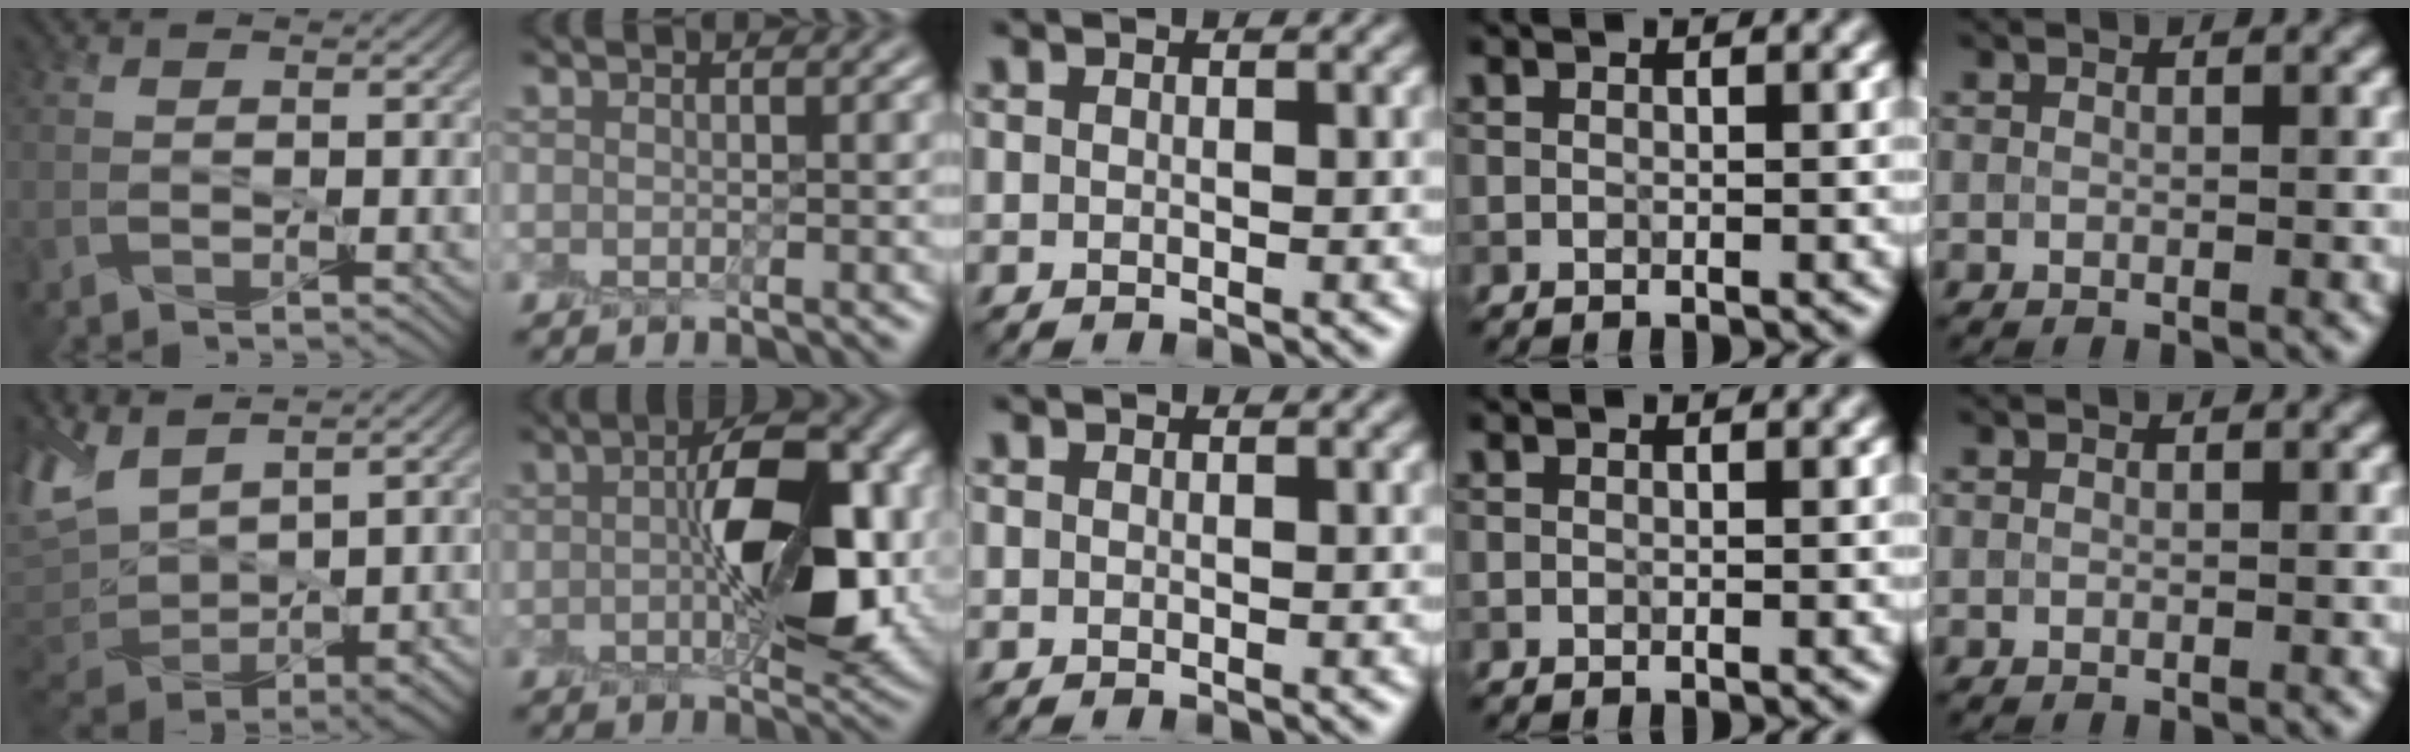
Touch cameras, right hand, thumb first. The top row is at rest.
{"thumb": {"total": 9.4, "force": [4.8, 4.8, 6.5], "torque": [-0.187, 0.002, 0.097]}, "index": {"total": 10.0, "force": [0.5, 4.2, 9.0], "torque": [-0.137, 0.010, 0.011]}}